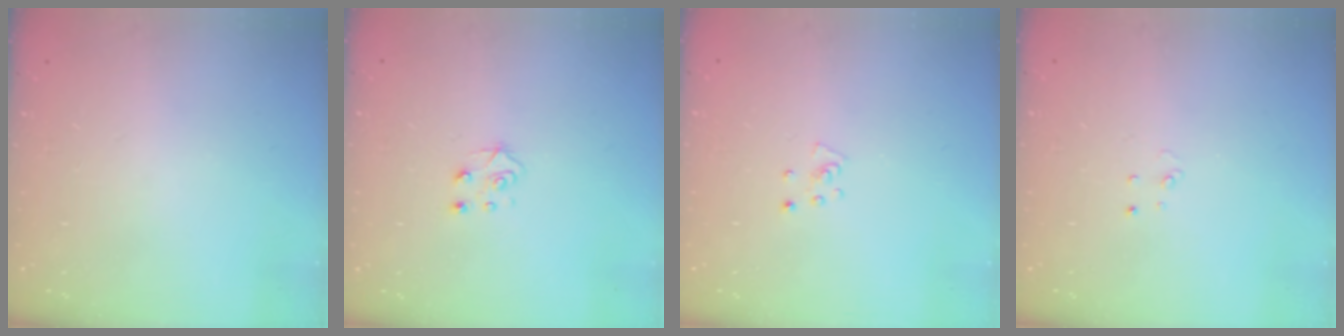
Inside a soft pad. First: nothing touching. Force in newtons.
{"total": 4.3, "press": 4.3, "slide": 0.5}
{"total": 3.1, "press": 3.1, "slide": 0.3}
{"total": 2.6, "press": 2.6, "slide": 0.2}